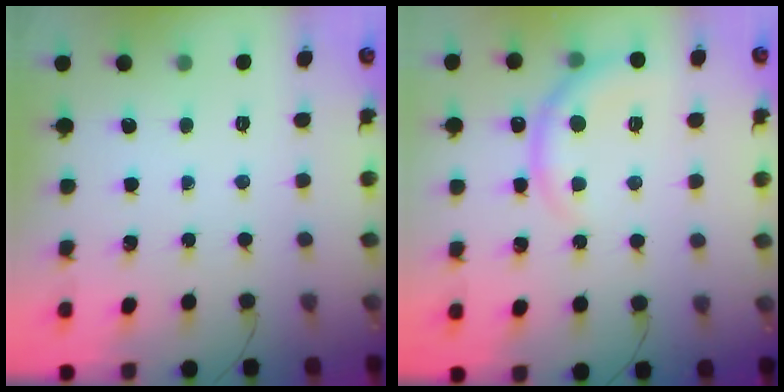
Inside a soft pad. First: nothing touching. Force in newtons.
{"total": 7.2, "press": 7.1, "slide": 0.5}